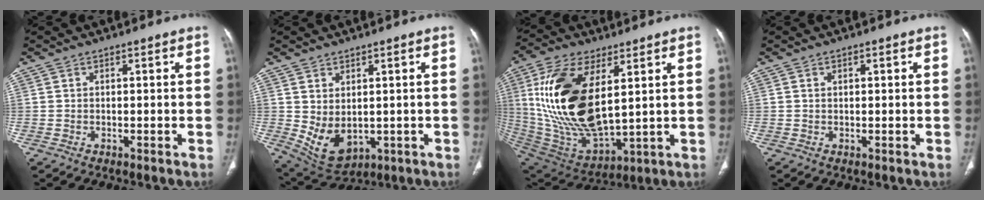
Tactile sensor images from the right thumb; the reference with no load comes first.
{"total": 8.3, "force": [-0.3, 5.2, 6.4], "torque": [-0.103, -0.009, 0.024]}
{"total": 23.5, "force": [5.5, 11.3, 19.8], "torque": [-0.392, -0.029, 0.116]}
{"total": 0.7, "force": [0.3, 0.4, 0.5], "torque": [-0.011, 0.001, 0.005]}